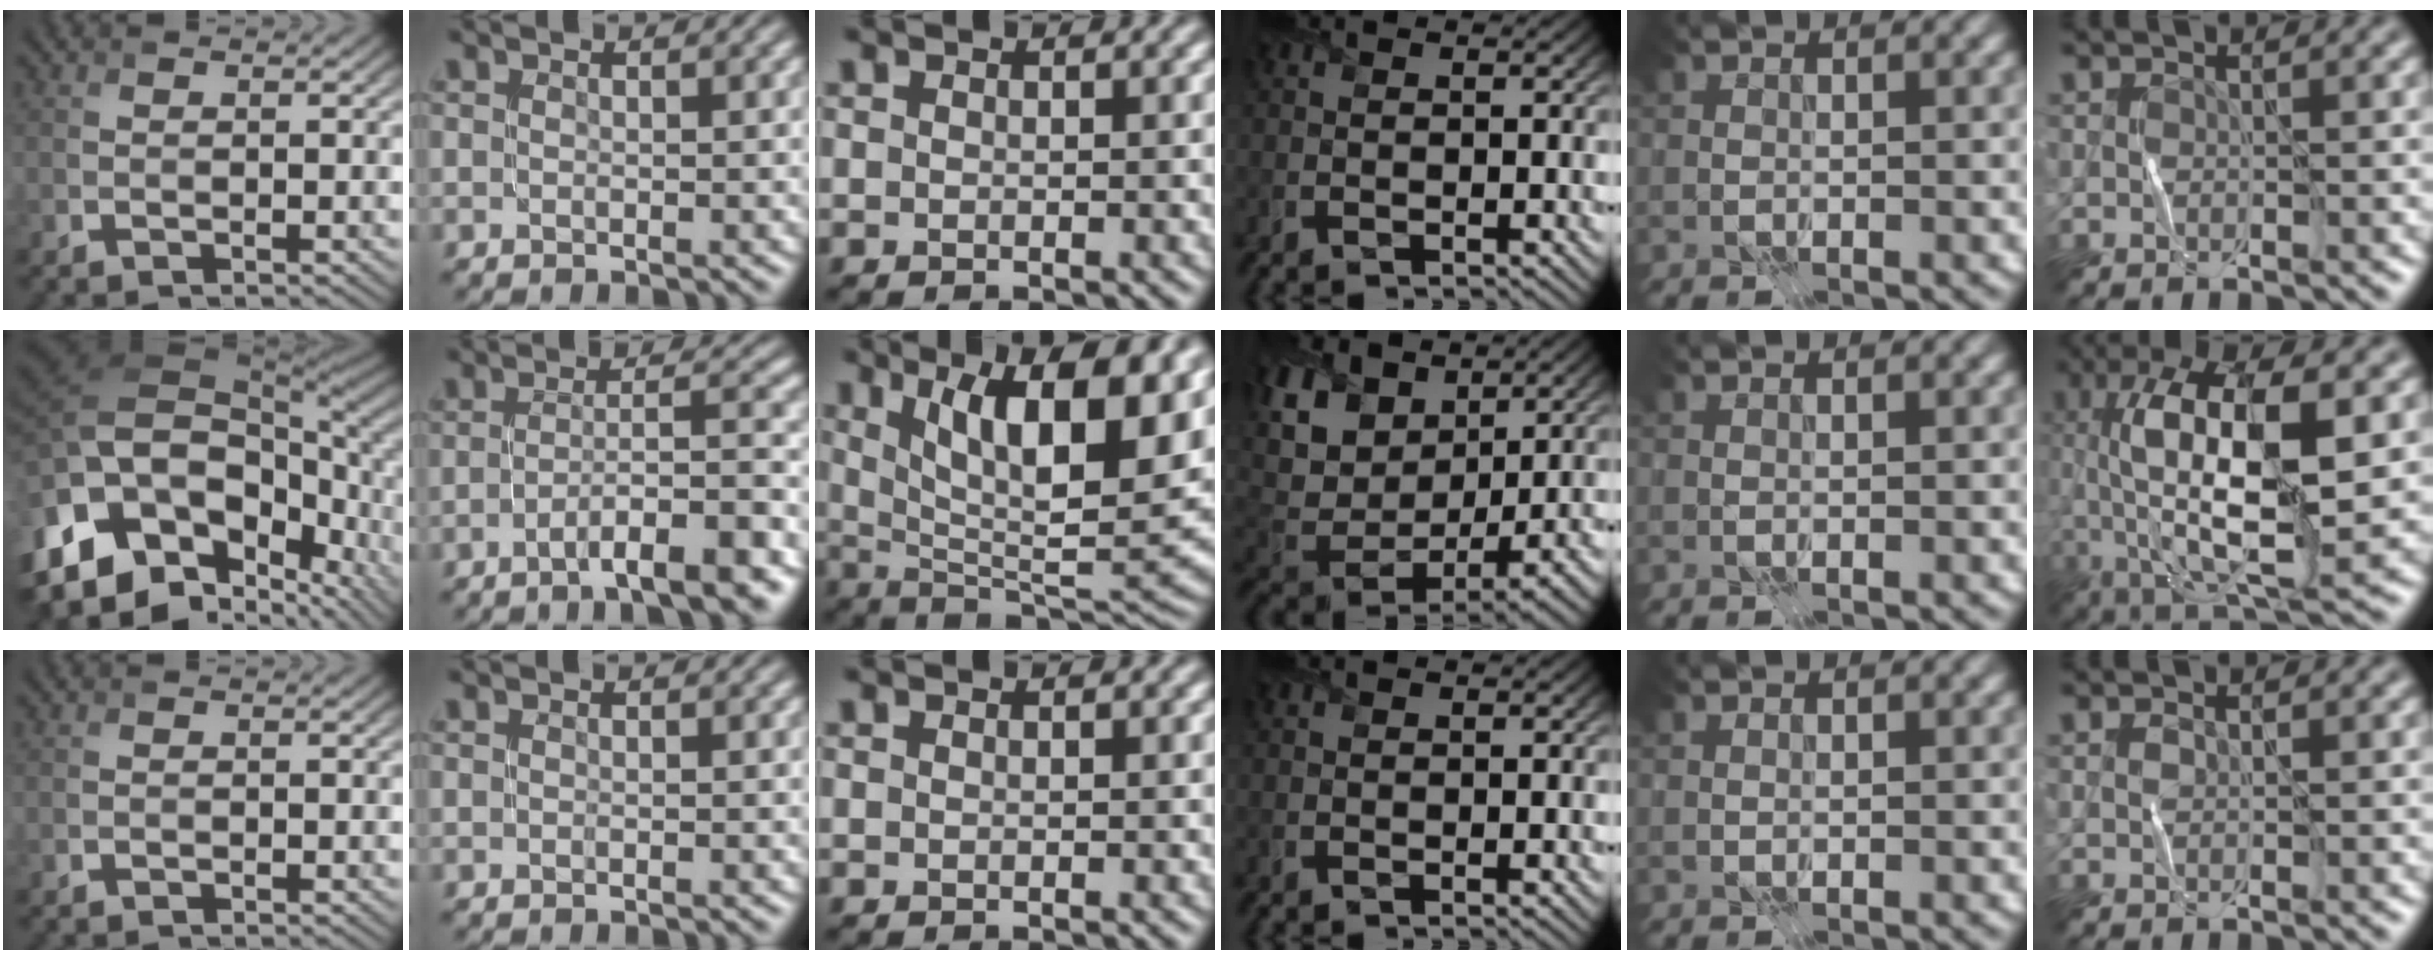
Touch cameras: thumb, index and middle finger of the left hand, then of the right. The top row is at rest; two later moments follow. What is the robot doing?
{"motion": "fold", "object": "shorts"}